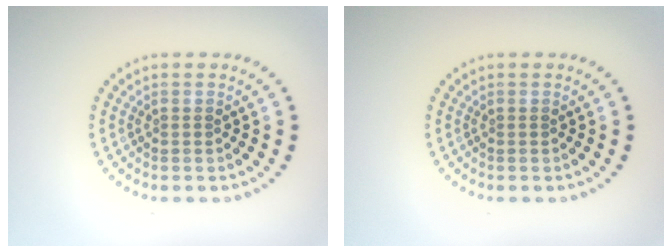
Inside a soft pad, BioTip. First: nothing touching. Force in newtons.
{"total": 0.0}